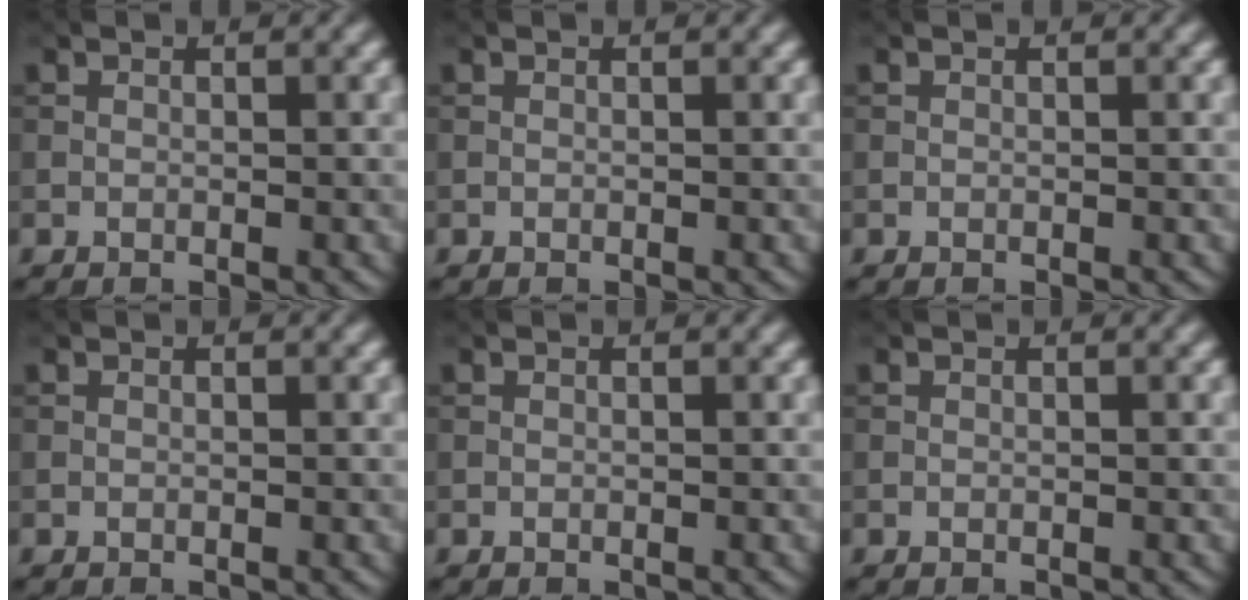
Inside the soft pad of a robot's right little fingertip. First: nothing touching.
{"total": 0.0}
{"total": 0.0}
{"total": 0.0}
{"total": 0.0}
{"total": 0.0}